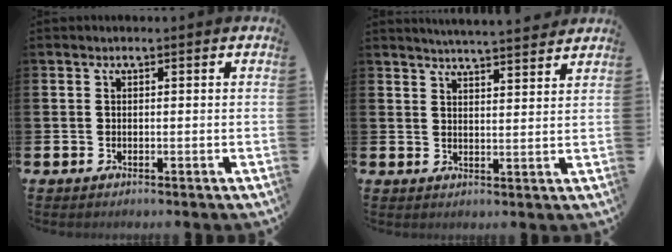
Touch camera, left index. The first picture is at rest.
{"total": 4.4, "force": [4.4, -0.6, 0.2], "torque": [-0.010, -0.028, 0.077]}